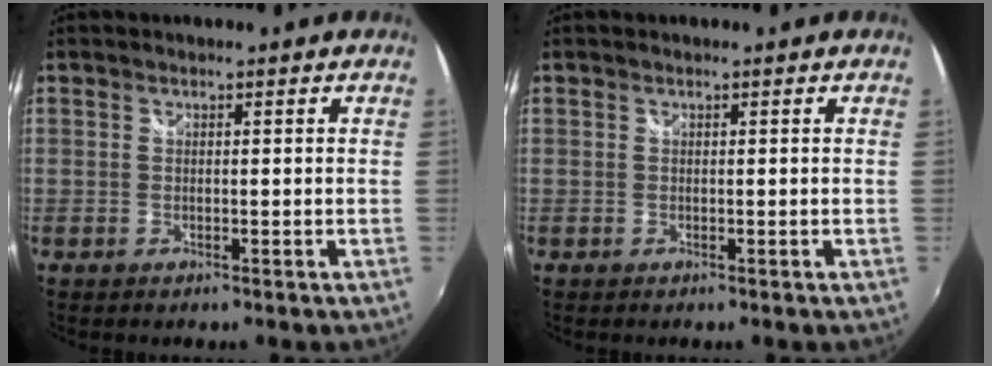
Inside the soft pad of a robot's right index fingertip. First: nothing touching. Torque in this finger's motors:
{"motor_torque": [0.07, 0.12, 0.00, 0.00]}